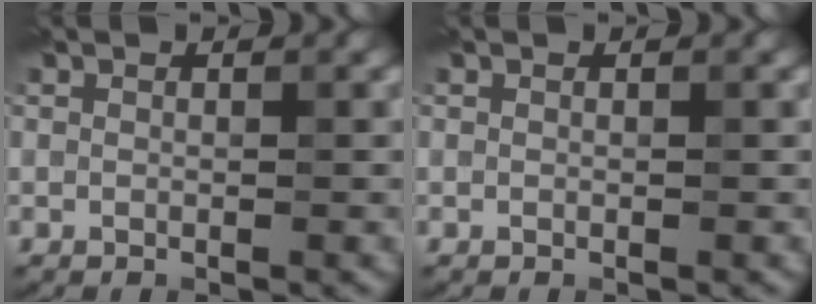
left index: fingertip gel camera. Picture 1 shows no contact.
{"total": 0.0}